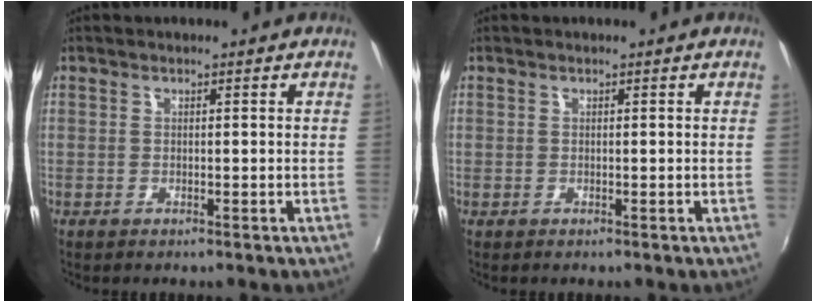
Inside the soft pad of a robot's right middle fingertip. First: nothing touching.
{"total": 0.0}